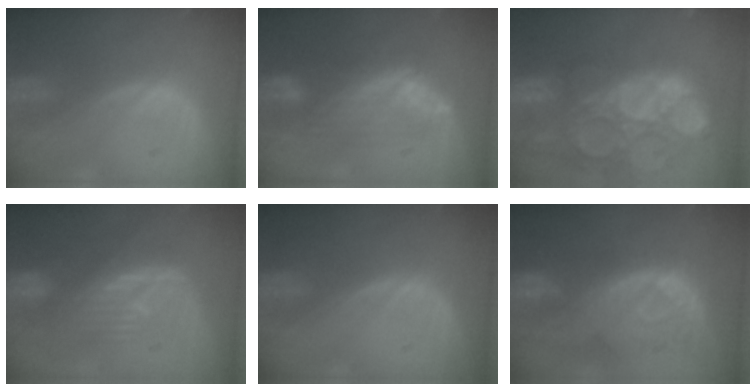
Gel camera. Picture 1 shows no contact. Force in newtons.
{"total": 7.6, "press": 7.2, "slide": 2.2}
{"total": 15.4, "press": 12.7, "slide": 8.7}
{"total": 8.1, "press": 8.1, "slide": 1.0}
{"total": 0.0}
{"total": 11.1, "press": 9.7, "slide": 5.5}